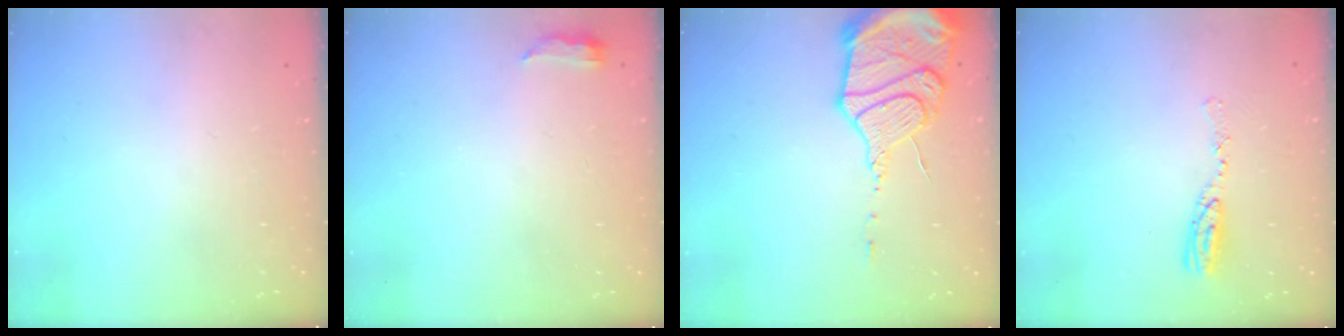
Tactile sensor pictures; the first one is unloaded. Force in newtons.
{"total": 4.0, "press": 3.7, "slide": 1.3}
{"total": 17.0, "press": 16.9, "slide": 1.6}
{"total": 8.1, "press": 8.1, "slide": 0.6}